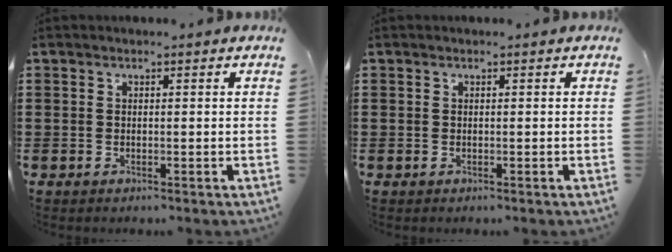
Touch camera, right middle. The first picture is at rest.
{"total": 0.0}